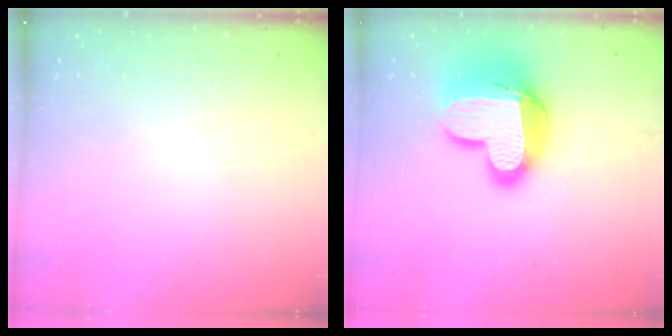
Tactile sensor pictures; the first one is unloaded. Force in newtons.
{"total": 18.9, "press": 18.9, "slide": 1.6}